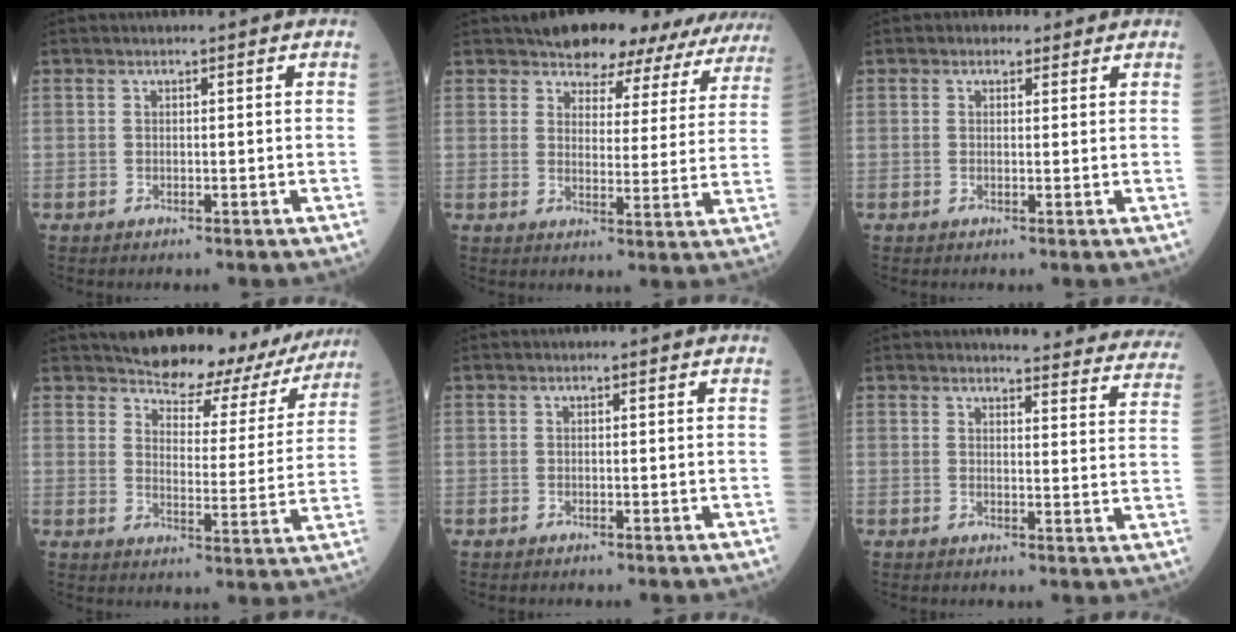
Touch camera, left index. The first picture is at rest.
{"total": 15.5, "force": [14.5, 5.1, 2.3], "torque": [0.010, -0.016, 0.142]}
{"total": 1.5, "force": [1.0, 1.1, 0.3], "torque": [-0.003, 0.005, 0.010]}
{"total": 15.8, "force": [14.3, 5.1, 4.3], "torque": [-0.034, -0.021, 0.163]}
{"total": 0.0}
{"total": 21.1, "force": [20.3, 2.7, 5.0], "torque": [-0.034, -0.088, 0.208]}